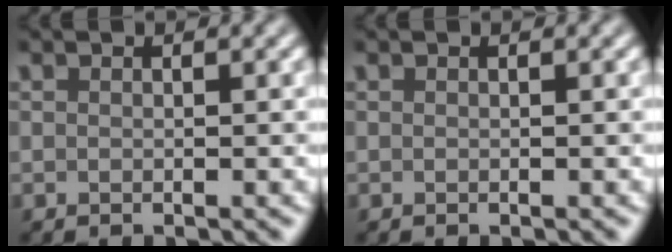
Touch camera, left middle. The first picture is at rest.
{"total": 0.0}